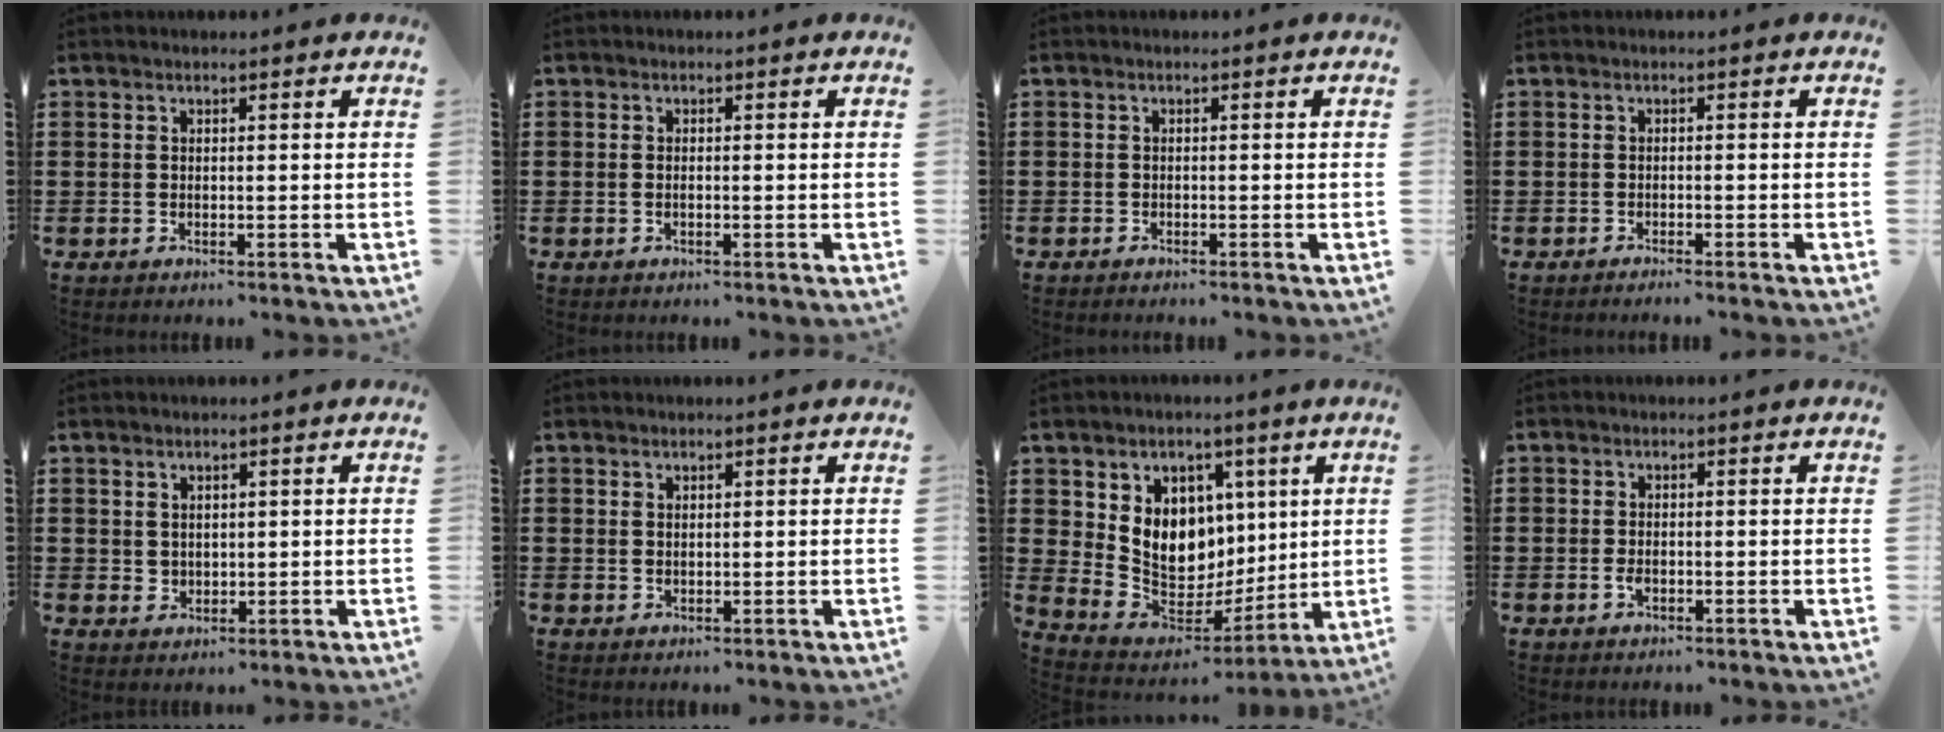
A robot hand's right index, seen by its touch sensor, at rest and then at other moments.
{"total": 0.5, "force": [-0.2, 0.0, 0.5], "torque": [-0.012, -0.005, -0.001]}
{"total": 0.9, "force": [-0.9, -0.1, 0.0], "torque": [0.000, -0.002, -0.019]}
{"total": 1.1, "force": [-1.0, -0.3, 0.1], "torque": [-0.004, -0.003, -0.021]}
{"total": 2.0, "force": [1.3, 1.5, 0.3], "torque": [-0.011, 0.008, 0.024]}
{"total": 0.9, "force": [0.7, 0.5, 0.2], "torque": [-0.006, 0.003, 0.014]}
{"total": 9.7, "force": [2.8, 8.5, 4.0], "torque": [-0.107, -0.029, 0.056]}
{"total": 1.4, "force": [-0.5, 0.7, 1.1], "torque": [-0.030, -0.007, -0.010]}